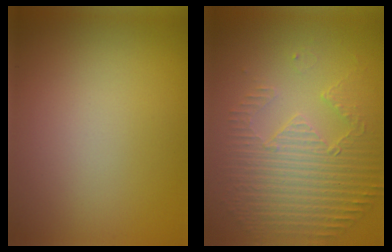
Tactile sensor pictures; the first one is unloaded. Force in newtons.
{"total": 5.4, "press": 3.6, "slide": 4.0}